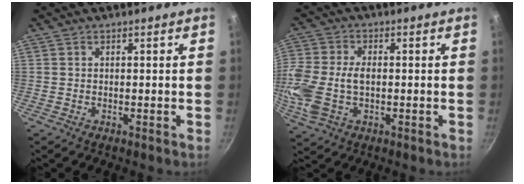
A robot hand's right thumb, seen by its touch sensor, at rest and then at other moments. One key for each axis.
{"total": 12.0, "fx": -1.1, "fy": 7.6, "fz": 9.2, "tx": -0.207, "ty": 0.002, "tz": -0.026}